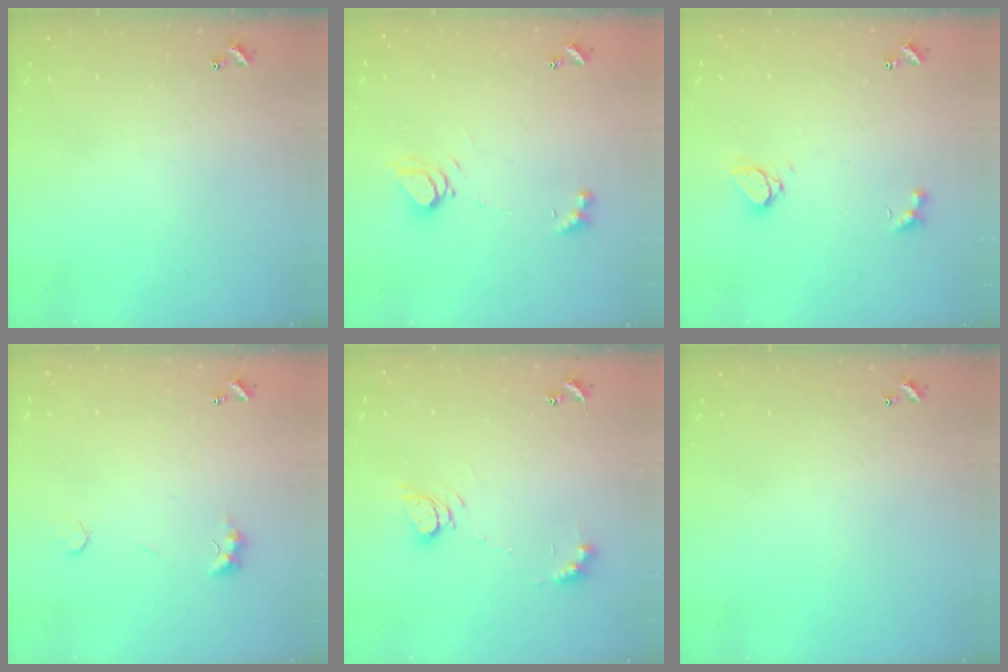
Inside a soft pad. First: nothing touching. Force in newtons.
{"total": 7.1, "press": 7.1, "slide": 0.8}
{"total": 2.1, "press": 2.1, "slide": 0.6}
{"total": 2.2, "press": 2.1, "slide": 0.6}
{"total": 7.0, "press": 6.9, "slide": 0.6}
{"total": 0.0}